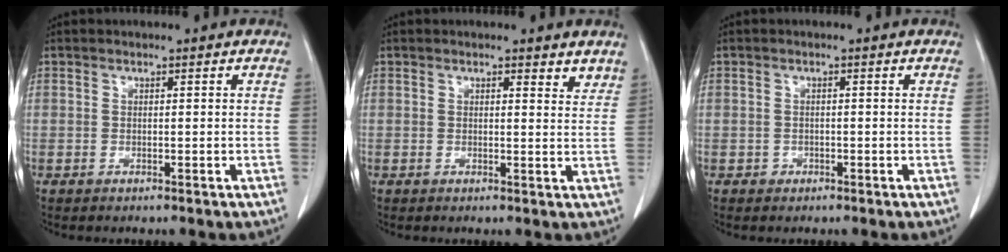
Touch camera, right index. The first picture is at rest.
{"total": 2.8, "force": [2.5, 0.9, 1.1], "torque": [-0.007, -0.010, 0.020]}
{"total": 1.0, "force": [-0.5, 0.9, 0.0], "torque": [-0.001, 0.004, -0.007]}